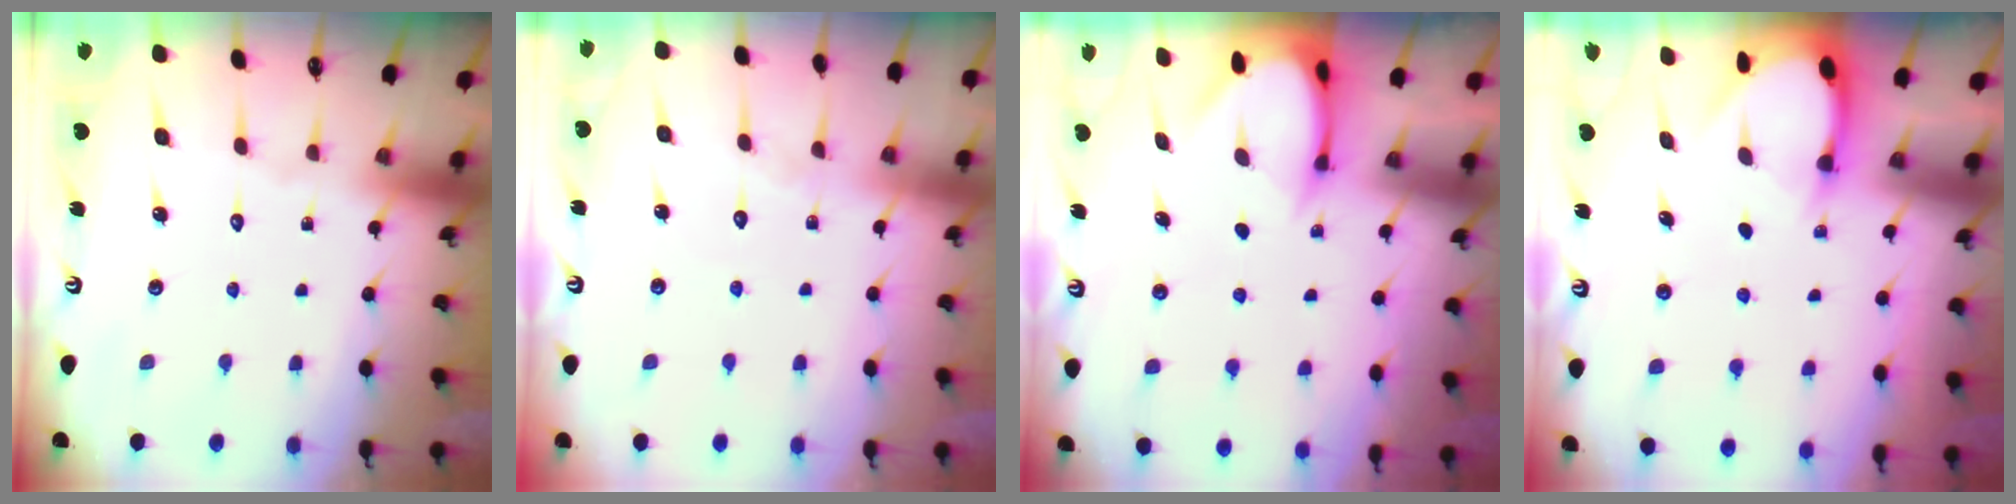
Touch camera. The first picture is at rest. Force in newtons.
{"total": 4.5, "press": 4.4, "slide": 0.3}
{"total": 3.8, "press": 3.8, "slide": 0.3}
{"total": 2.9, "press": 2.9, "slide": 0.3}